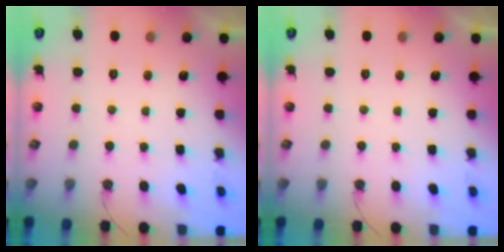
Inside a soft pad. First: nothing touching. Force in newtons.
{"total": 0.0}